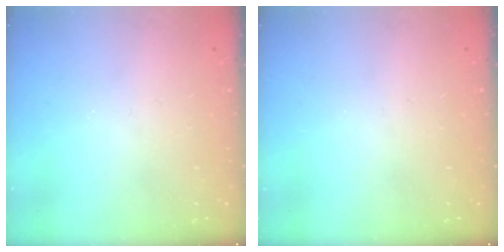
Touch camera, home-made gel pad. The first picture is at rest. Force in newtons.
{"total": 0.0}